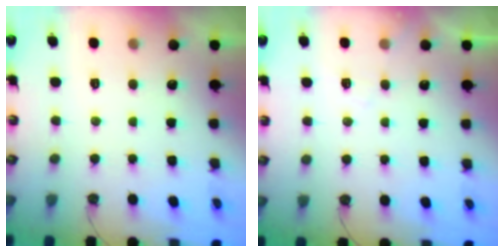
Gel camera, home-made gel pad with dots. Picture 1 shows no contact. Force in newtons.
{"total": 5.4, "press": 5.3, "slide": 0.8}